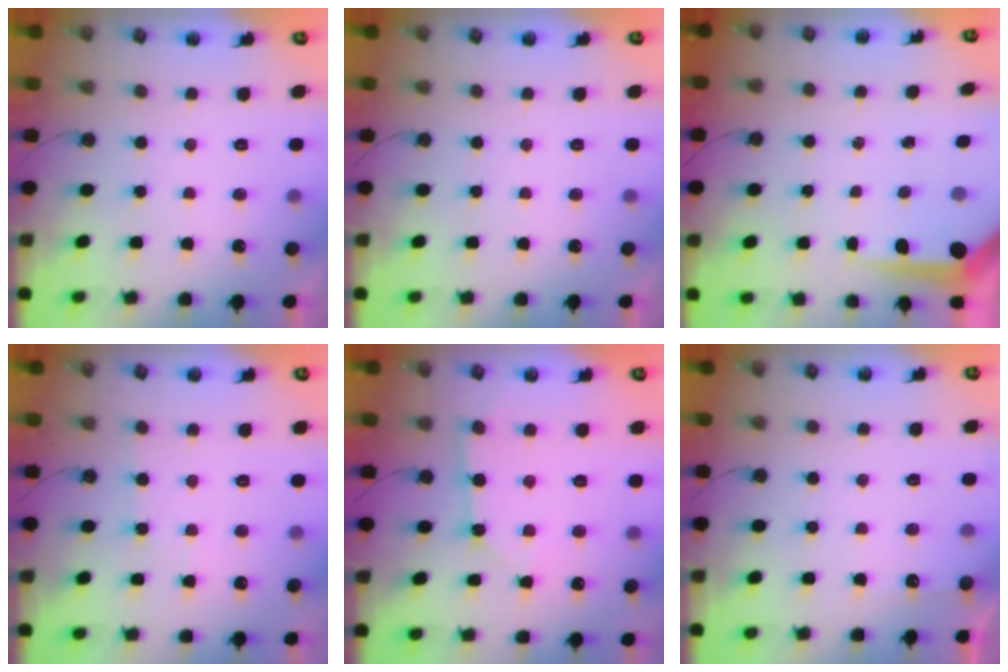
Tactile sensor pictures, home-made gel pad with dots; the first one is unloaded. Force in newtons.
{"total": 0.0}
{"total": 6.0, "press": 6.0, "slide": 0.6}
{"total": 2.5, "press": 2.5, "slide": 0.4}
{"total": 3.5, "press": 3.5, "slide": 0.4}
{"total": 3.0, "press": 2.9, "slide": 0.4}